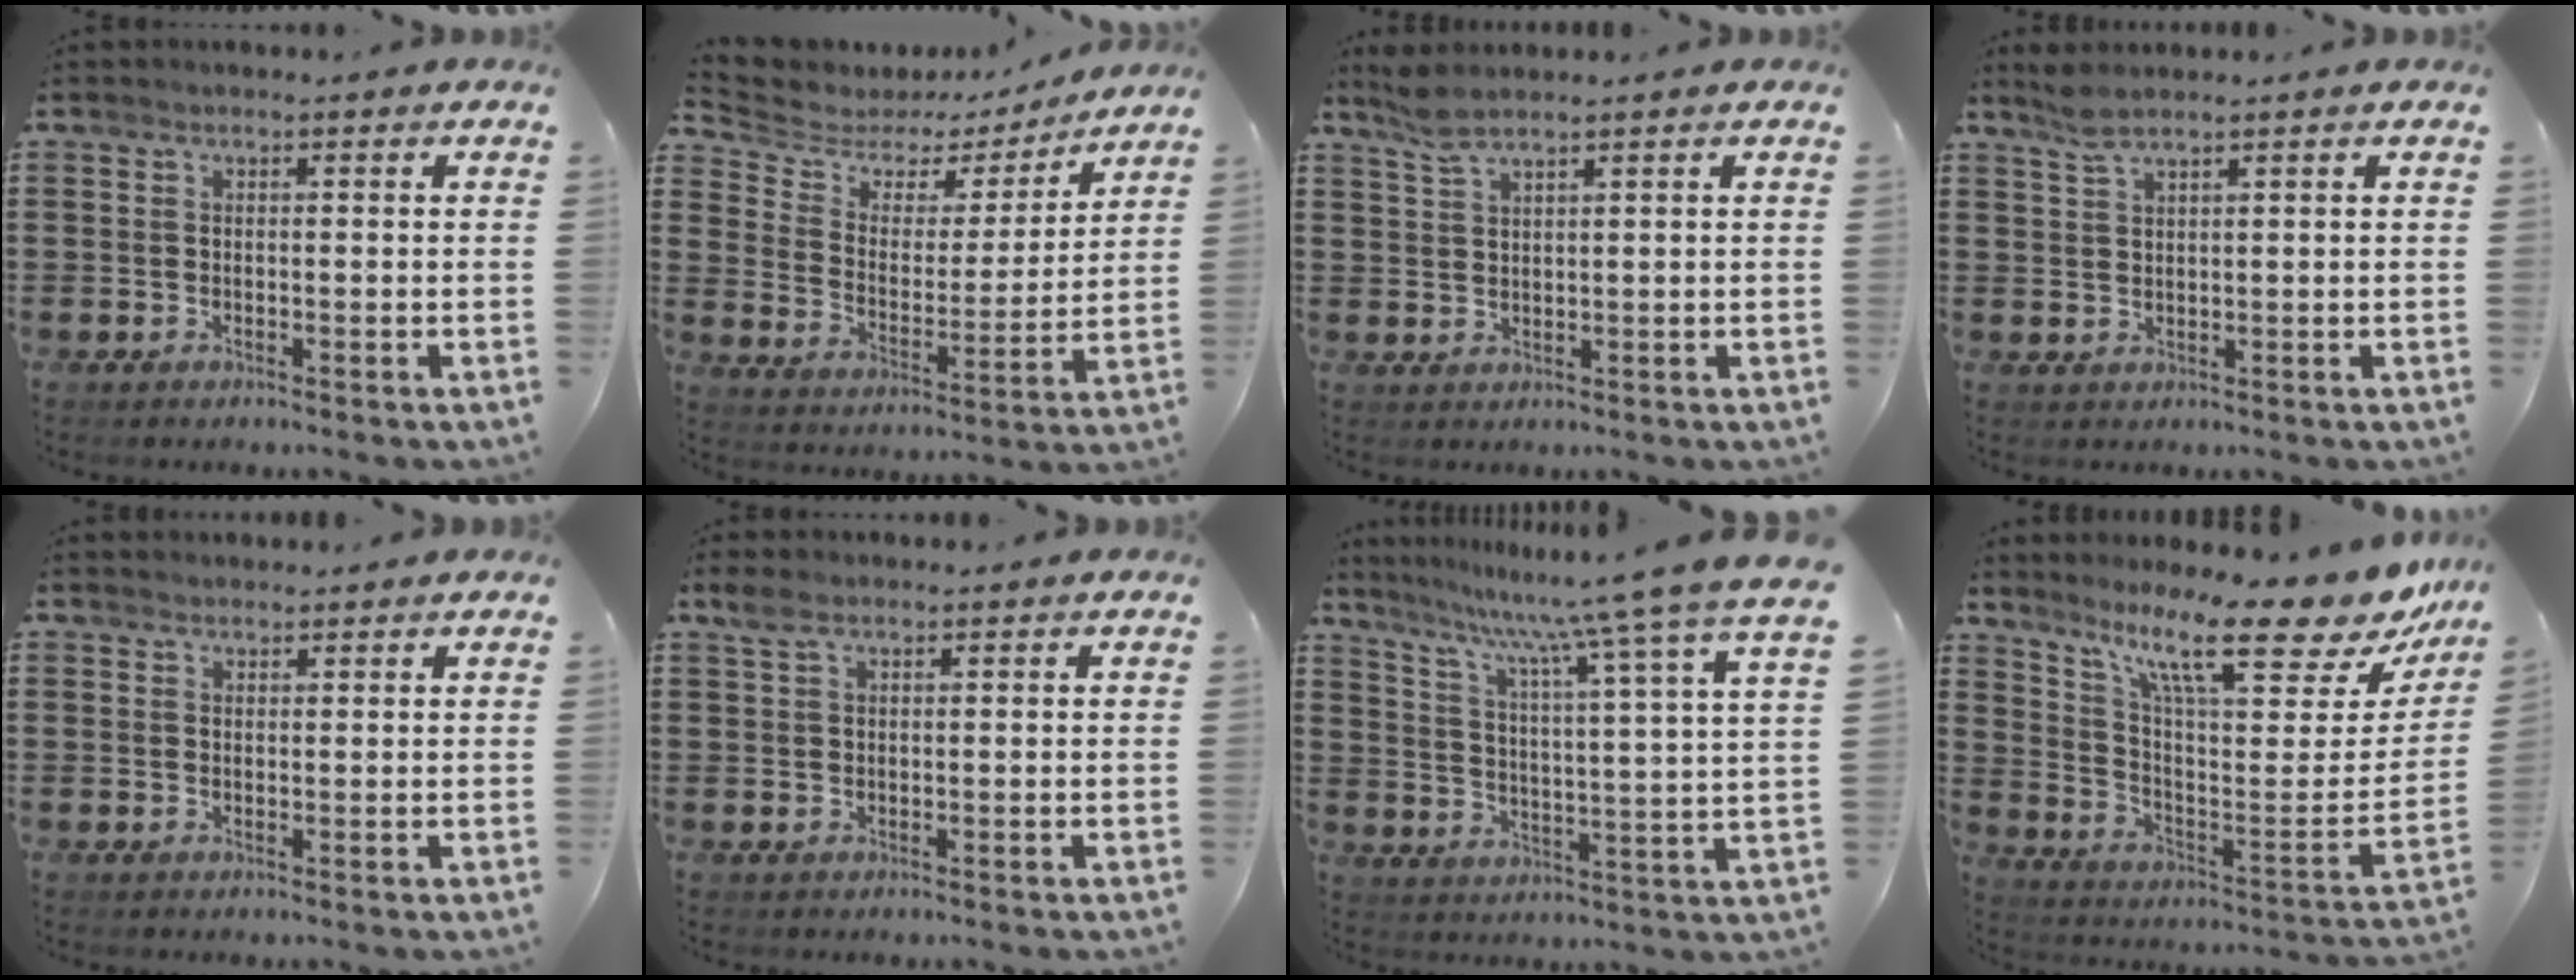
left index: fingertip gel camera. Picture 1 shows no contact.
{"total": 4.5, "force": [3.5, 2.7, 1.1], "torque": [-0.051, -0.020, 0.053]}
{"total": 2.9, "force": [2.4, 0.3, 1.7], "torque": [-0.039, 0.002, 0.045]}
{"total": 2.5, "force": [2.0, 0.3, 1.5], "torque": [-0.034, 0.001, 0.038]}
{"total": 1.2, "force": [1.2, 0.3, 0.0], "torque": [-0.002, 0.000, 0.023]}
{"total": 1.9, "force": [1.1, 0.8, 1.3], "torque": [-0.030, 0.006, 0.019]}
{"total": 9.3, "force": [8.3, -1.7, 3.7], "torque": [-0.100, -0.067, 0.129]}
{"total": 15.0, "force": [11.2, 2.8, 9.7], "torque": [-0.182, -0.072, 0.183]}